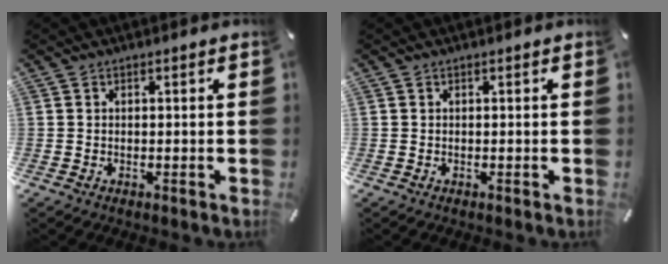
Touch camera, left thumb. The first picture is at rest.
{"total": 0.0}